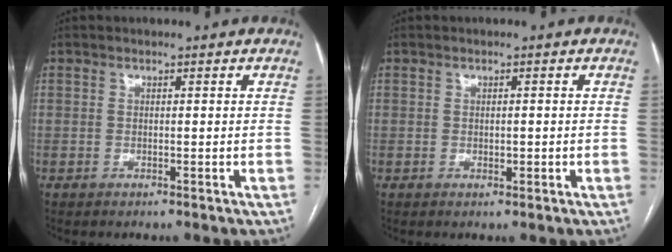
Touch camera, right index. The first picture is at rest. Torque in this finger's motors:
{"motor_torque": [-0.10, 0.01, -0.02, 0.00]}